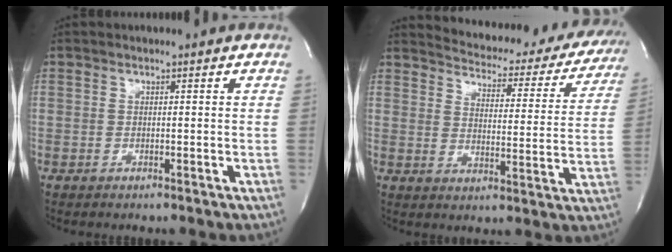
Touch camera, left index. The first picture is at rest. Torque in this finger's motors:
{"motor_torque": [-0.12, -0.72, 0.12, 0.02]}